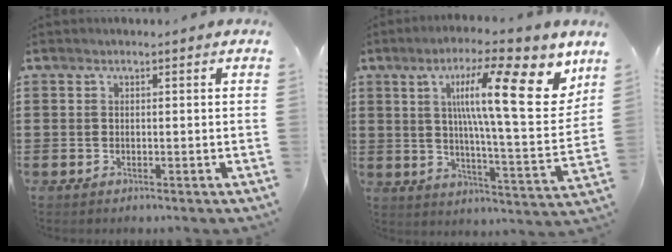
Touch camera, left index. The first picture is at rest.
{"total": 17.6, "force": [7.9, 3.5, 15.3], "torque": [-0.255, -0.030, 0.117]}